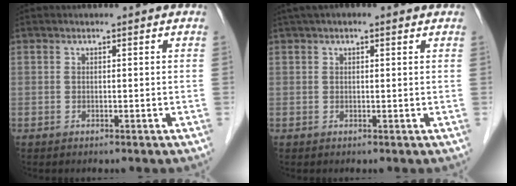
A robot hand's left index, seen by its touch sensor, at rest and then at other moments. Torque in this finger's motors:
{"motor_torque": [0.99, -1.01, 0.41, 0.08]}